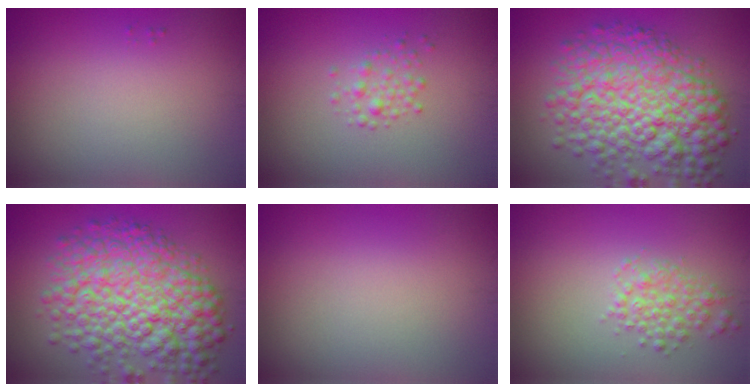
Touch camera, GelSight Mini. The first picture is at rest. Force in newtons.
{"total": 2.2, "press": 2.2, "slide": 0.1}
{"total": 10.8, "press": 10.8, "slide": 0.2}
{"total": 10.8, "press": 10.8, "slide": 0.2}
{"total": 0.0}
{"total": 2.4, "press": 2.4, "slide": 0.1}